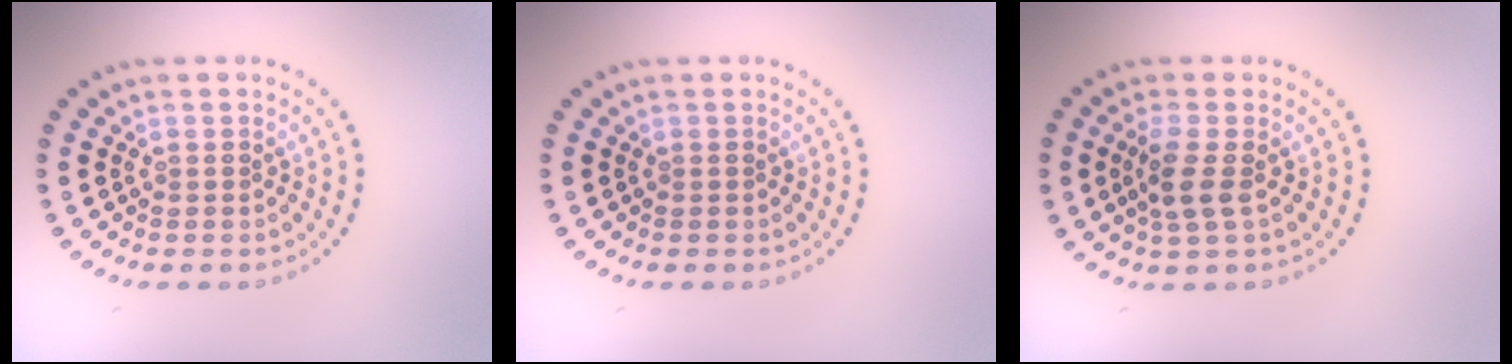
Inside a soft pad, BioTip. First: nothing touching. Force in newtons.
{"total": 0.0}
{"total": 2.4, "press": 2.1, "slide": 1.2}